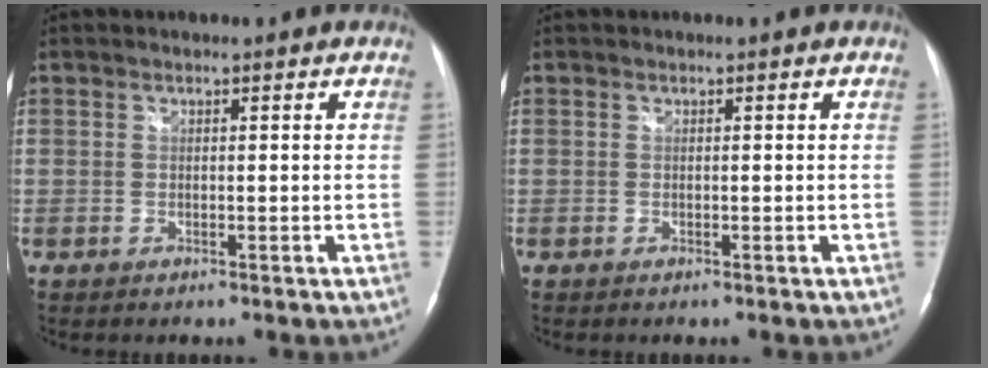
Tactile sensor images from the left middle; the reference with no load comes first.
{"total": 0.0}